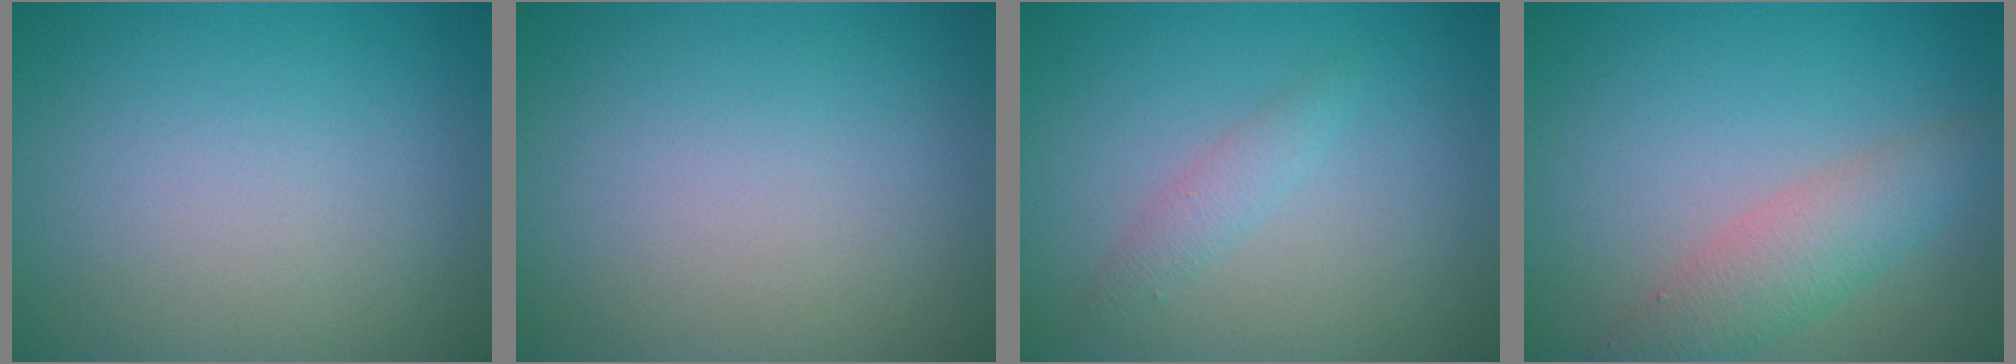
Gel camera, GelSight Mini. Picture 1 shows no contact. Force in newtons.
{"total": 0.0}
{"total": 1.4, "press": 1.4, "slide": 0.1}
{"total": 3.1, "press": 3.1, "slide": 0.3}